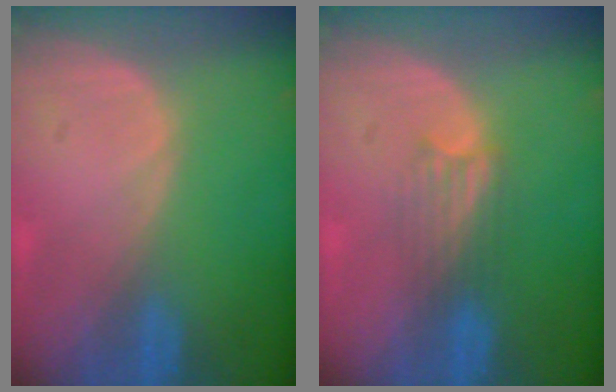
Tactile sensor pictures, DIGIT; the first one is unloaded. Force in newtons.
{"total": 3.3, "press": 2.9, "slide": 1.5}